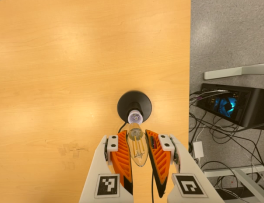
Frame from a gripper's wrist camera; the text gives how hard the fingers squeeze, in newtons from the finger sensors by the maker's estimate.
{"total": 21.3, "left": 23.7, "right": 19.0}